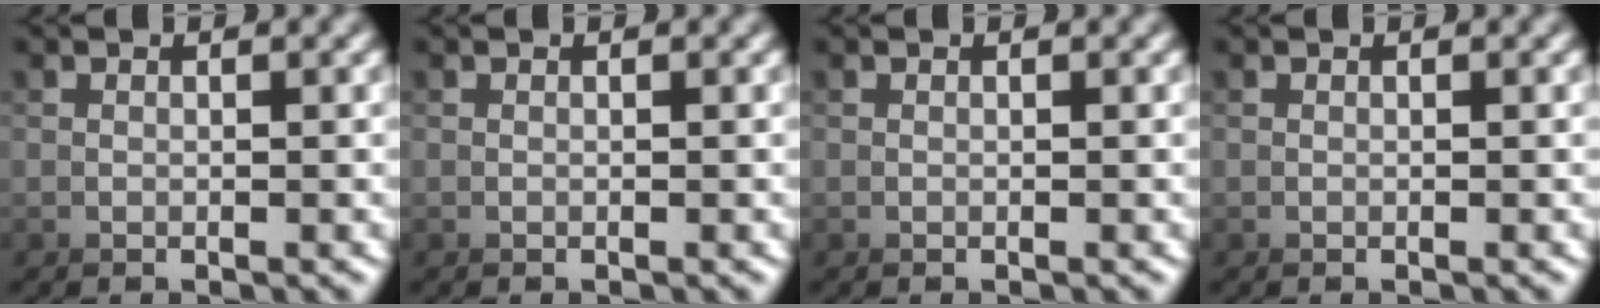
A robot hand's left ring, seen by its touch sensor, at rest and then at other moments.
{"total": 0.0}
{"total": 0.0}
{"total": 0.0}